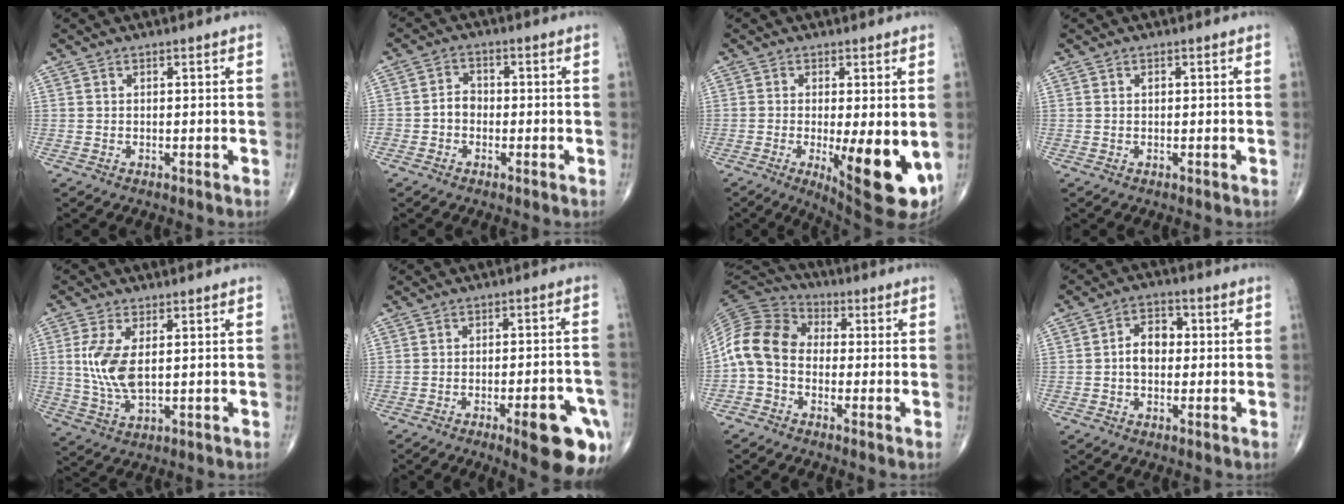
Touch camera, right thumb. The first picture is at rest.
{"total": 3.3, "force": [-1.0, 2.7, 1.7], "torque": [-0.014, 0.014, -0.024]}
{"total": 13.0, "force": [-2.8, 3.9, 12.1], "torque": [-0.162, -0.025, -0.028]}
{"total": 0.5, "force": [0.1, 0.3, 0.4], "torque": [-0.006, 0.001, 0.002]}
{"total": 8.7, "force": [1.2, 4.0, 7.7], "torque": [-0.170, -0.010, 0.032]}
{"total": 13.7, "force": [-6.8, 3.7, 11.3], "torque": [-0.097, 0.032, -0.079]}
{"total": 10.7, "force": [-1.4, 8.2, 6.8], "torque": [-0.127, 0.036, -0.045]}
{"total": 6.1, "force": [0.0, 4.3, 4.4], "torque": [-0.058, 0.020, -0.009]}